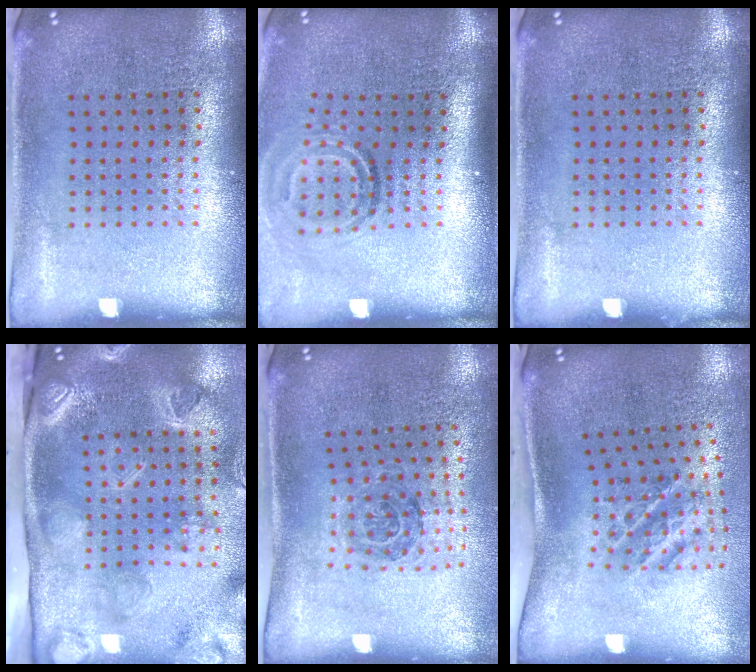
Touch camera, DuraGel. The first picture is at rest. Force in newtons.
{"total": 1.9, "press": 1.3, "slide": 1.4}
{"total": 0.0}
{"total": 4.4, "press": 3.1, "slide": 3.0}
{"total": 1.1, "press": 1.1, "slide": 0.4}
{"total": 1.8, "press": 1.2, "slide": 1.3}